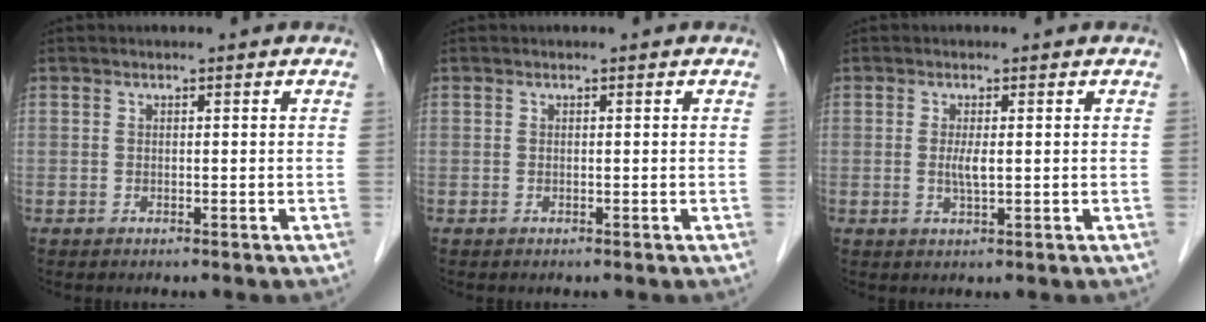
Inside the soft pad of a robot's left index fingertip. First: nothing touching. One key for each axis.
{"total": 0.0}
{"total": 2.1, "fx": 0.1, "fy": 0.3, "fz": 2.0, "tx": -0.047, "ty": -0.003, "tz": 0.003}